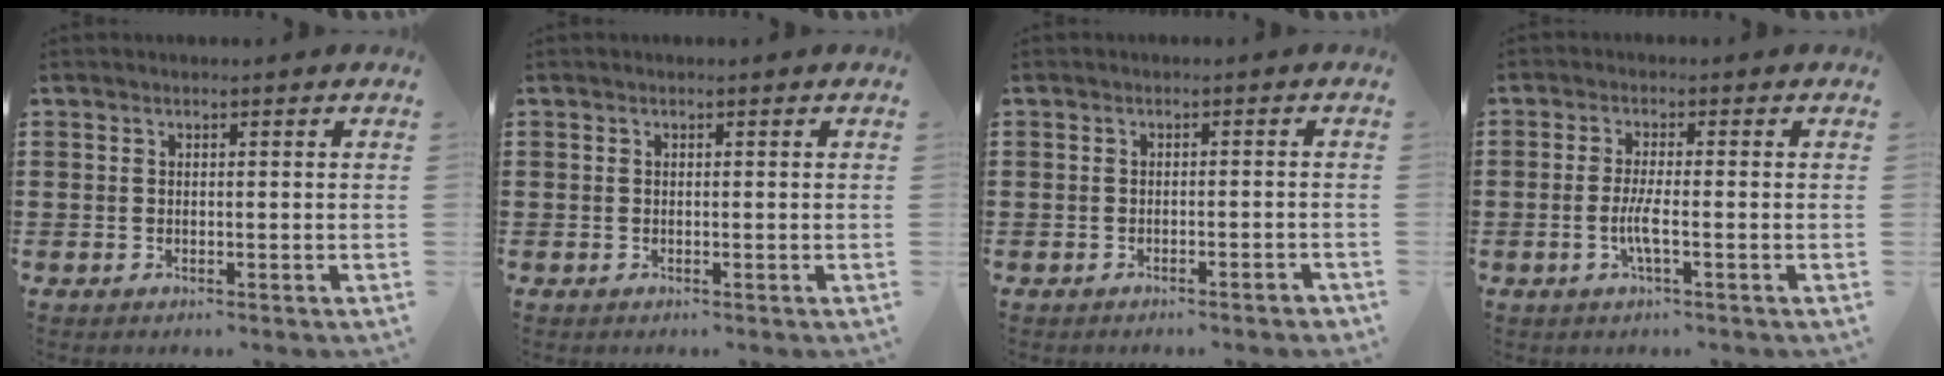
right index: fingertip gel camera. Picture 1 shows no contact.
{"total": 0.0}
{"total": 1.2, "force": [-1.0, 0.0, 0.6], "torque": [-0.011, -0.001, -0.020]}
{"total": 3.7, "force": [-1.1, 0.4, 3.5], "torque": [-0.076, -0.008, -0.026]}